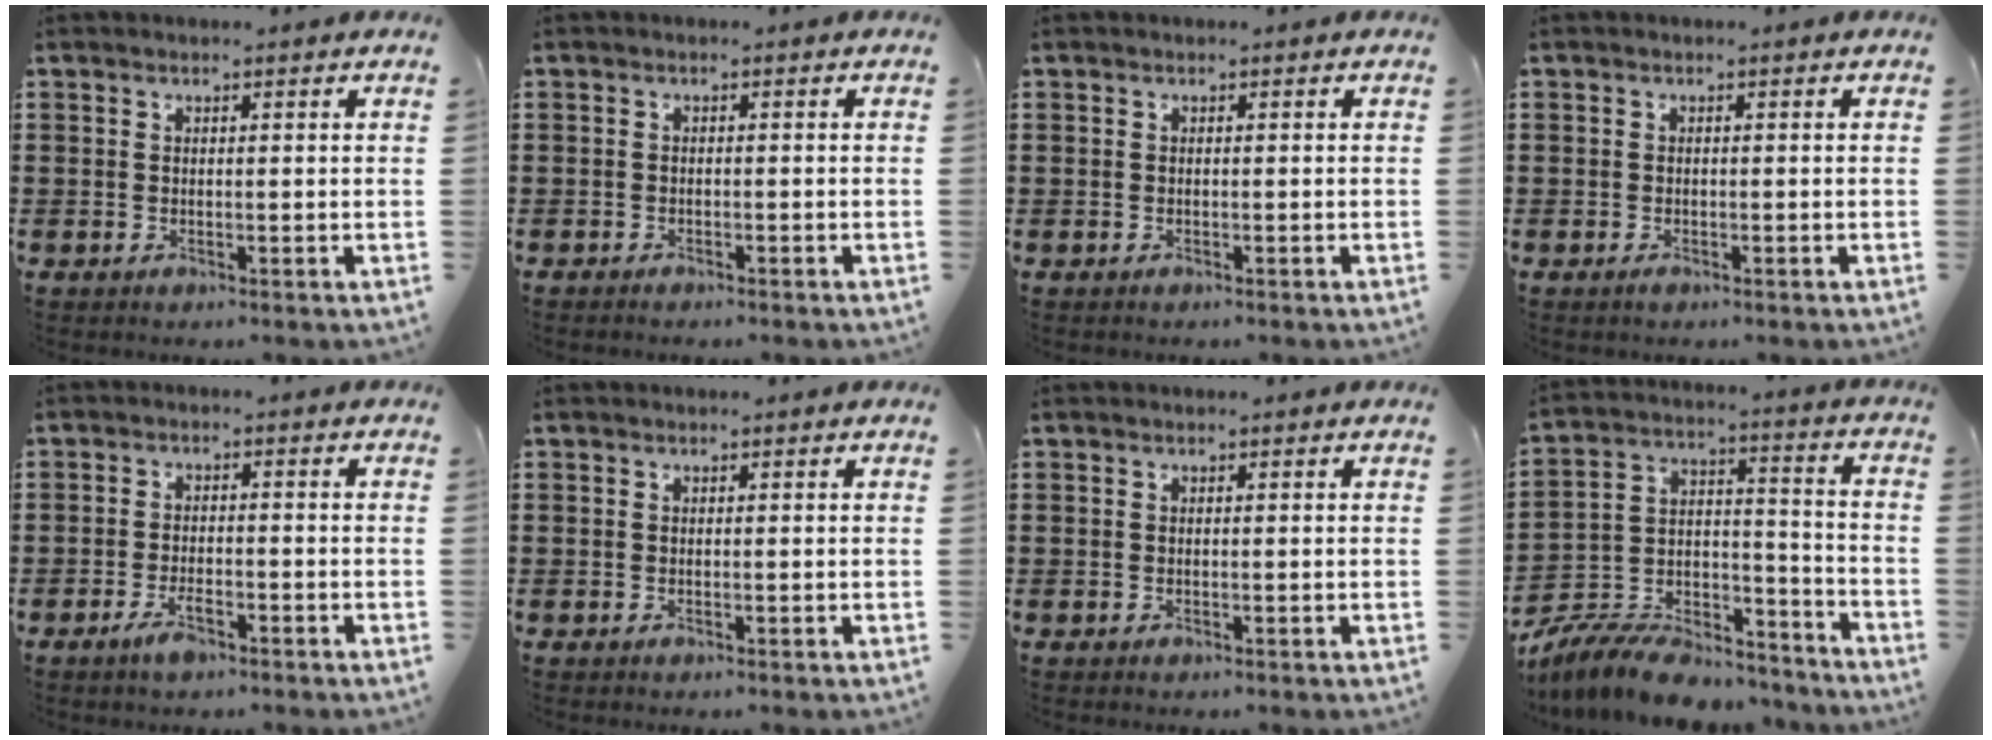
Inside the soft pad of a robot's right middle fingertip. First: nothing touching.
{"total": 0.9, "force": [-0.9, 0.3, 0.0], "torque": [-0.001, 0.003, -0.020]}
{"total": 0.5, "force": [-0.3, 0.4, 0.0], "torque": [0.000, 0.005, -0.008]}
{"total": 0.7, "force": [-0.6, 0.4, 0.2], "torque": [-0.003, 0.001, -0.012]}
{"total": 3.7, "force": [-2.3, 1.2, 2.7], "torque": [-0.058, -0.002, -0.045]}
{"total": 0.0}
{"total": 0.0}
{"total": 9.7, "force": [-9.1, 2.3, 2.5], "torque": [-0.045, 0.019, -0.181]}